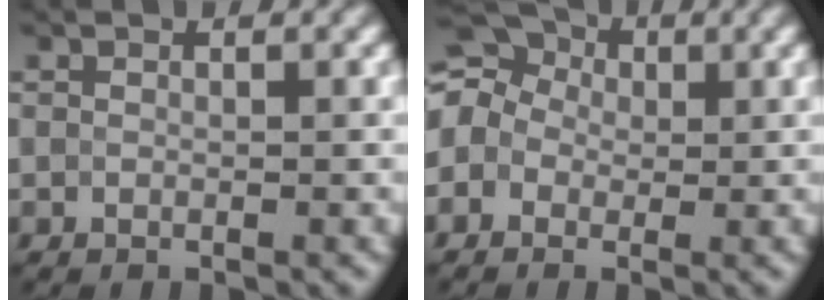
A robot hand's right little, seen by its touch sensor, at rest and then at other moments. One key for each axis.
{"total": 7.3, "fx": 0.9, "fy": 6.2, "fz": 3.8, "tx": -0.077, "ty": 0.036, "tz": -0.033}